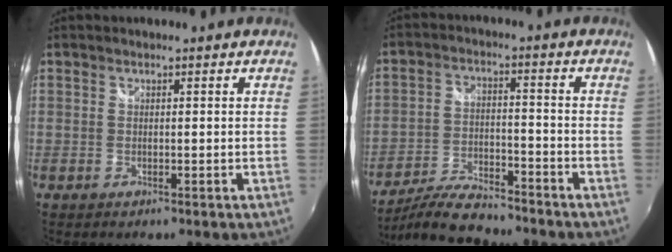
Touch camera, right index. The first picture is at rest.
{"total": 11.8, "force": [-10.6, 2.1, 4.8], "torque": [-0.113, -0.013, -0.186]}